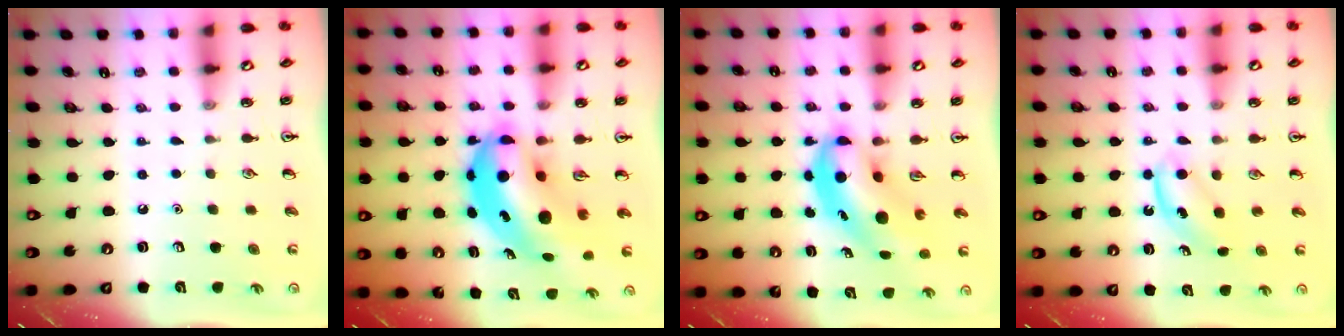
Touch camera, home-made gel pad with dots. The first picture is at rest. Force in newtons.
{"total": 11.7, "press": 11.3, "slide": 3.2}
{"total": 7.6, "press": 7.3, "slide": 2.0}
{"total": 5.0, "press": 4.9, "slide": 1.1}